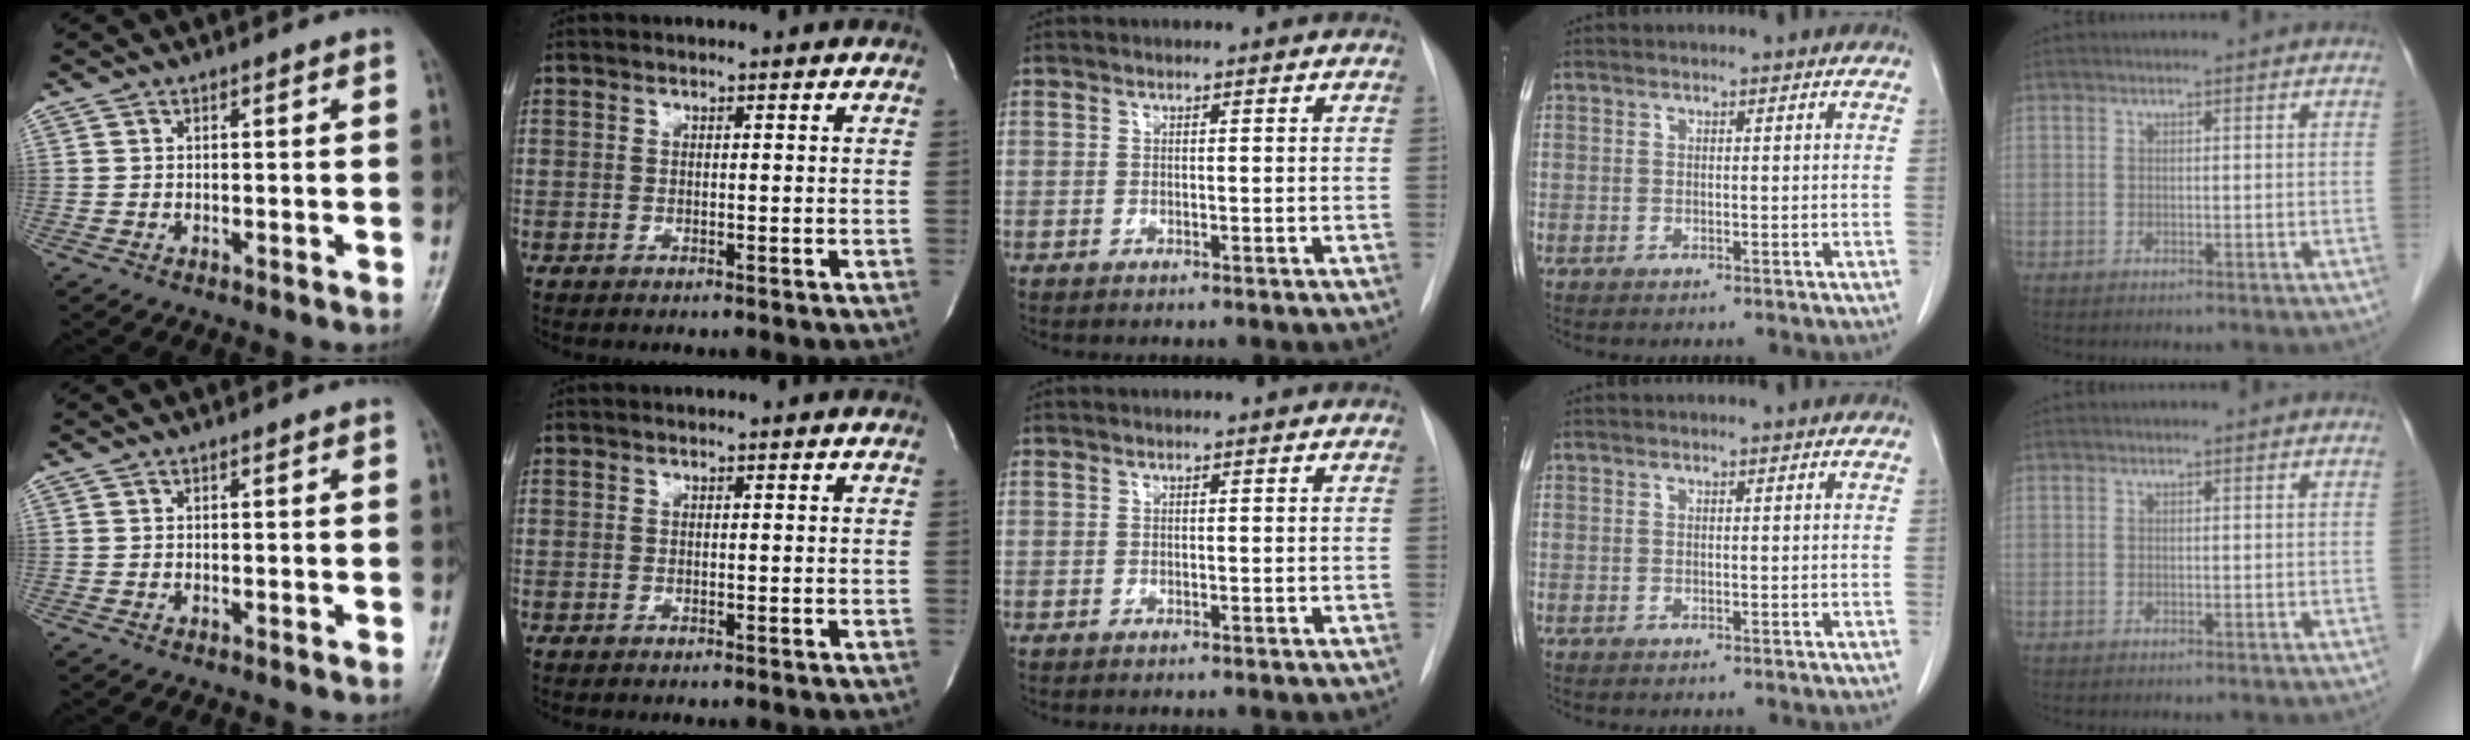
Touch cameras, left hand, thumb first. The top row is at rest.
{}